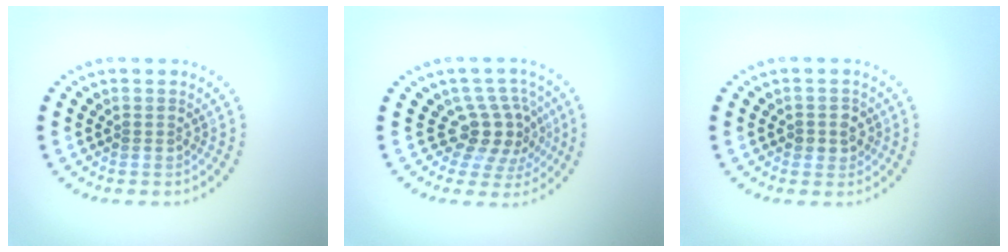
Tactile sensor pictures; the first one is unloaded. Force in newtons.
{"total": 3.8, "press": 2.9, "slide": 2.5}
{"total": 1.8, "press": 1.7, "slide": 0.7}